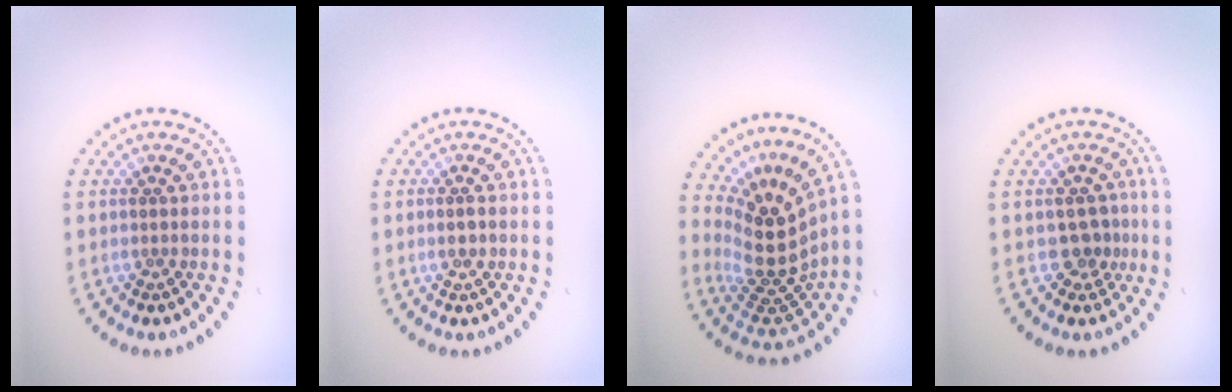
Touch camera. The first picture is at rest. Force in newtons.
{"total": 0.6, "press": 0.6, "slide": 0.1}
{"total": 5.2, "press": 3.6, "slide": 3.7}
{"total": 2.0, "press": 1.6, "slide": 1.2}